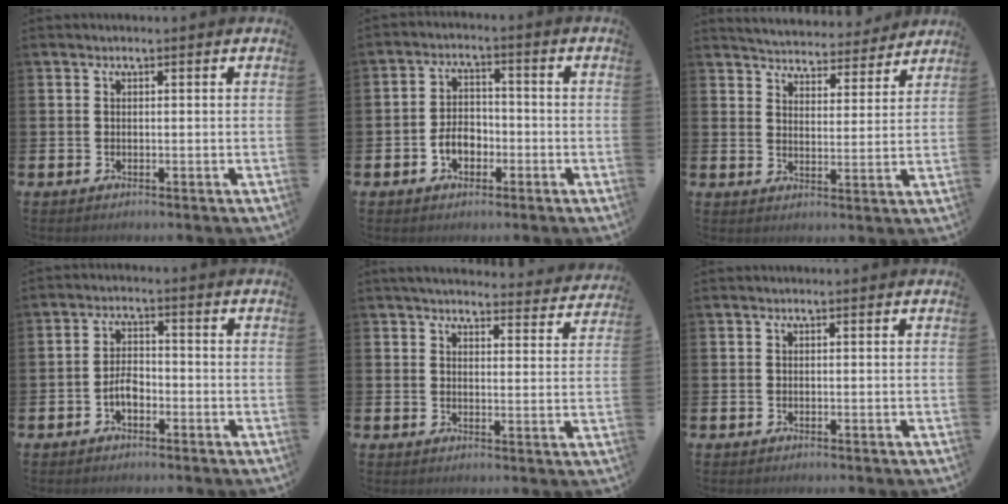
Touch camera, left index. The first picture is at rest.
{"total": 4.1, "force": [-1.7, 2.8, 2.4], "torque": [-0.034, 0.002, -0.036]}
{"total": 4.5, "force": [4.4, 0.7, -0.3], "torque": [-0.012, -0.040, 0.075]}
{"total": 2.9, "force": [-1.3, 1.7, 2.0], "torque": [-0.033, 0.005, -0.027]}
{"total": 4.4, "force": [4.3, 0.6, 0.8], "torque": [-0.018, -0.029, 0.073]}
{"total": 0.0}